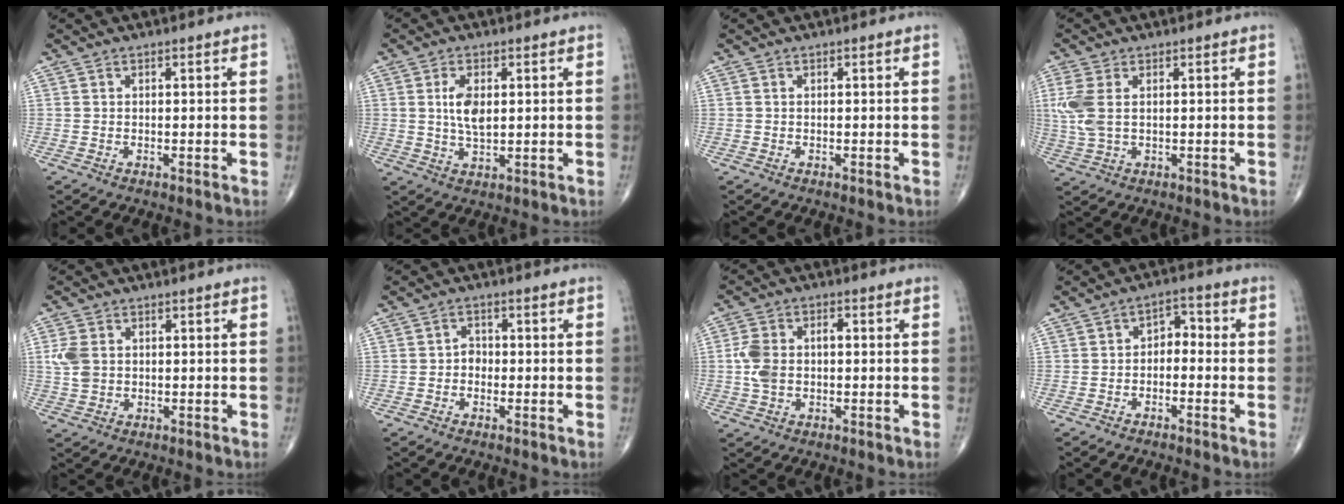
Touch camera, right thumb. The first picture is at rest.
{"total": 5.4, "force": [1.0, 2.7, 4.6], "torque": [-0.087, -0.006, 0.020]}
{"total": 0.0}
{"total": 6.3, "force": [1.0, 3.6, 5.1], "torque": [-0.143, 0.007, 0.026]}
{"total": 4.4, "force": [0.6, 3.3, 2.9], "torque": [-0.064, 0.002, 0.014]}
{"total": 1.9, "force": [-0.6, 1.6, 0.9], "torque": [0.002, 0.008, -0.016]}
{"total": 7.0, "force": [-0.1, 4.5, 5.3], "torque": [-0.113, 0.023, -0.003]}
{"total": 3.9, "force": [-1.0, 2.7, 2.7], "torque": [-0.024, 0.030, -0.028]}